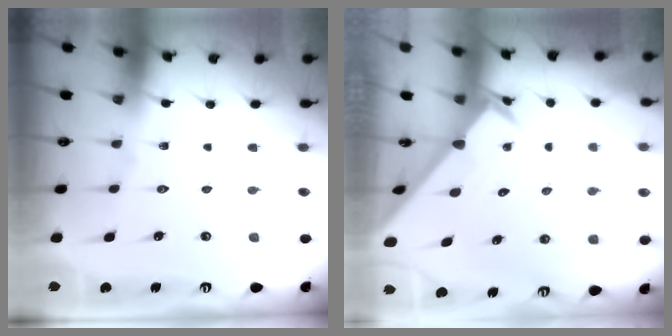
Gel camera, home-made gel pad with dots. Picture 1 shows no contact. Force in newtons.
{"total": 1.8, "press": 1.8, "slide": 0.1}